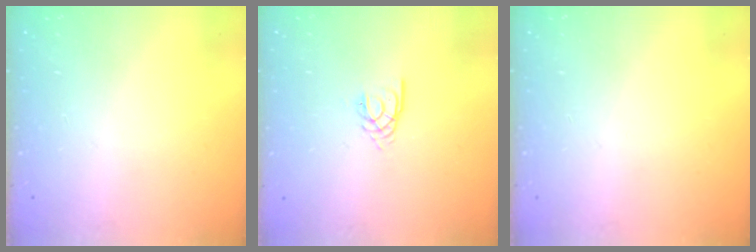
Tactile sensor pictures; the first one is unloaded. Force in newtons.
{"total": 2.1, "press": 2.1, "slide": 0.3}
{"total": 0.0}